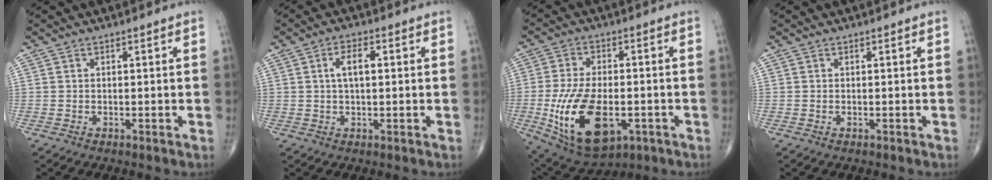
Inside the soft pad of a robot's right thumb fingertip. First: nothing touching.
{"total": 4.4, "force": [0.7, 2.0, 3.8], "torque": [-0.068, 0.007, 0.012]}
{"total": 18.0, "force": [-4.9, 9.7, 14.4], "torque": [-0.266, 0.003, -0.064]}
{"total": 0.0}